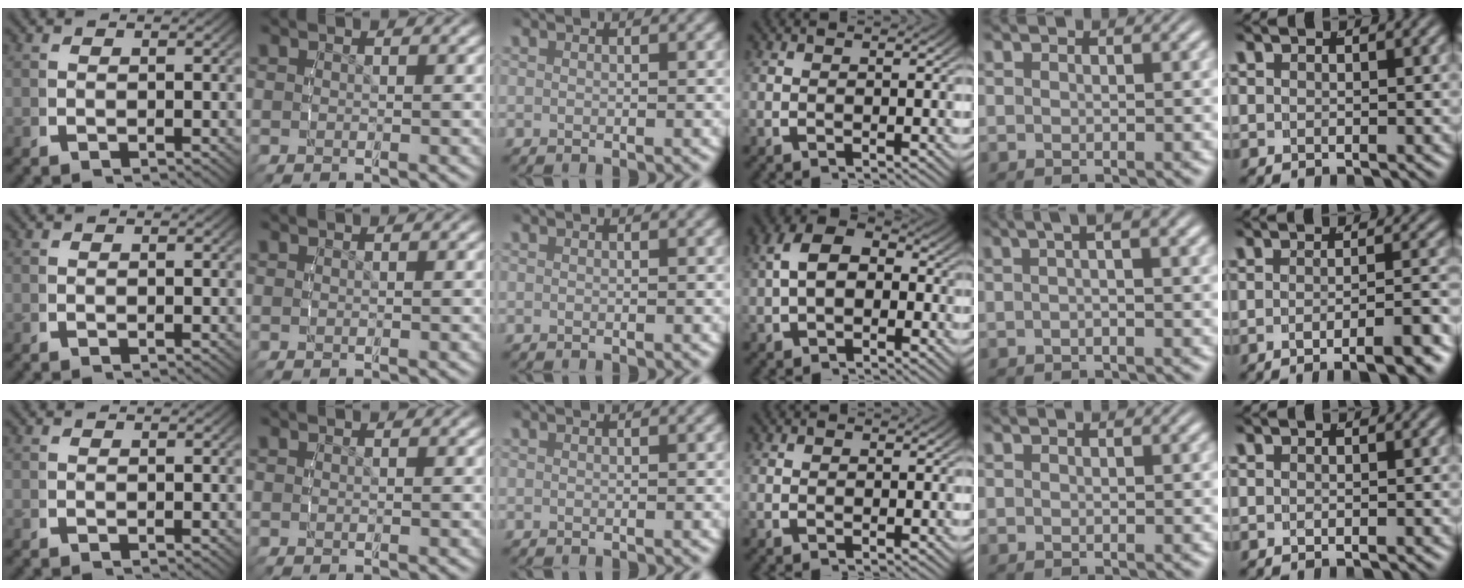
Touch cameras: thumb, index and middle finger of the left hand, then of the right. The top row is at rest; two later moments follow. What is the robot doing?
{"motion": "lift_and_place", "object": "cloth"}